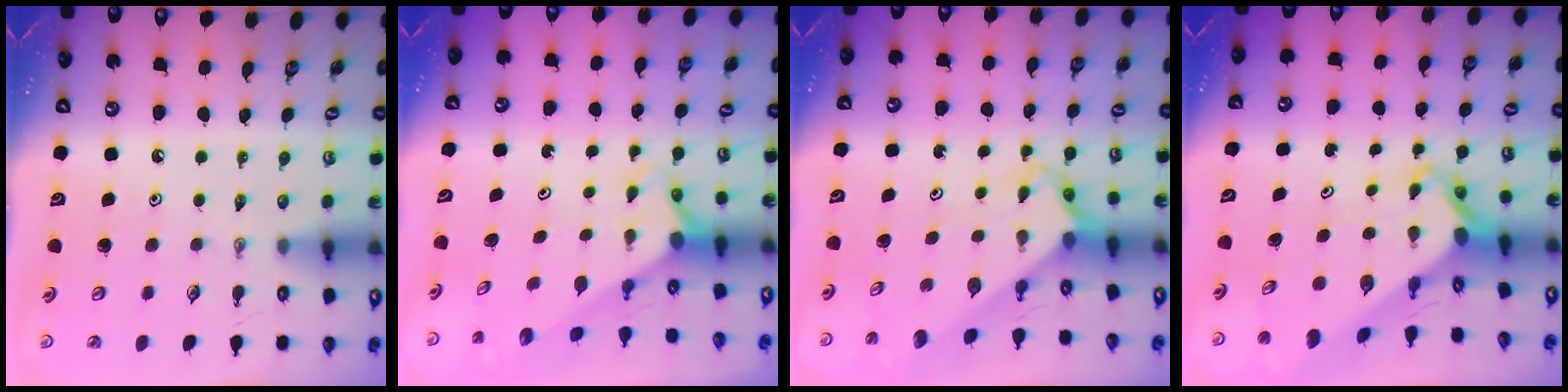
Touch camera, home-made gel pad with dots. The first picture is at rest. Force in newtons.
{"total": 2.2, "press": 2.2, "slide": 0.2}
{"total": 2.5, "press": 2.5, "slide": 0.2}
{"total": 3.4, "press": 3.4, "slide": 0.3}